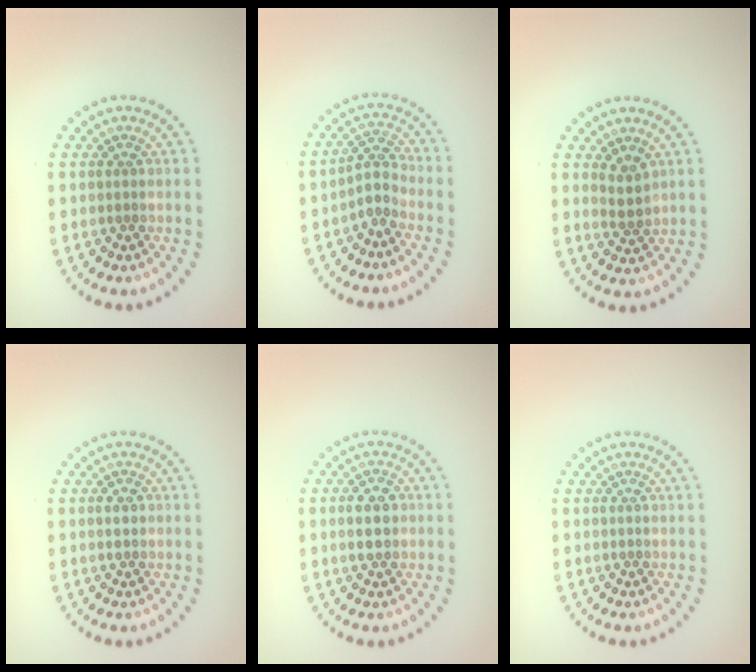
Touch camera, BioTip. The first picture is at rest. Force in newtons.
{"total": 2.2, "press": 1.6, "slide": 1.5}
{"total": 1.8, "press": 1.5, "slide": 1.0}
{"total": 1.1, "press": 1.1, "slide": 0.1}
{"total": 2.4, "press": 2.4, "slide": 0.1}
{"total": 0.0}